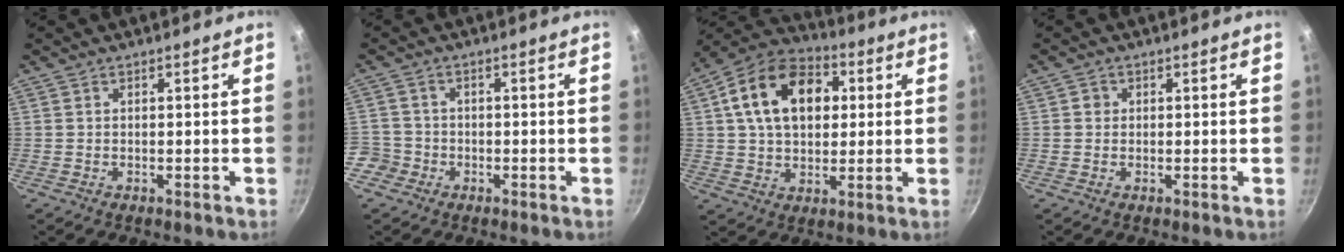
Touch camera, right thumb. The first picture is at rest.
{"total": 4.8, "force": [-2.2, 4.2, 0.7], "torque": [0.002, 0.033, -0.041]}
{"total": 17.8, "force": [4.2, 12.2, 12.2], "torque": [-0.176, 0.020, 0.055]}
{"total": 1.3, "force": [0.1, 1.3, 0.4], "torque": [-0.001, 0.002, -0.001]}